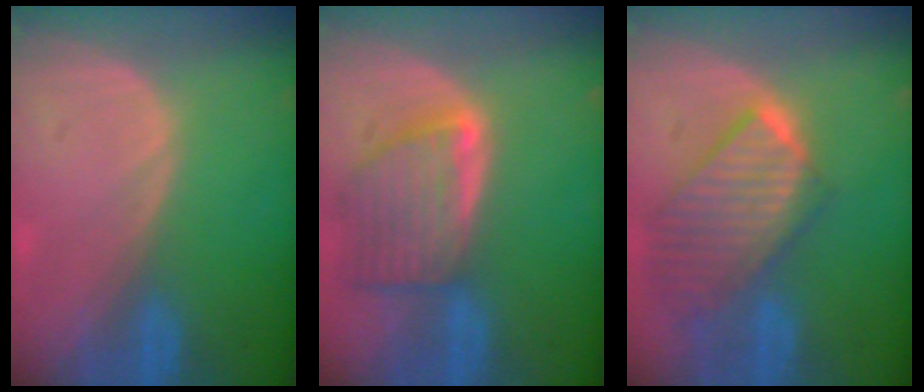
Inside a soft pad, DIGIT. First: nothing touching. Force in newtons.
{"total": 7.9, "press": 7.2, "slide": 3.3}
{"total": 9.8, "press": 8.6, "slide": 4.8}